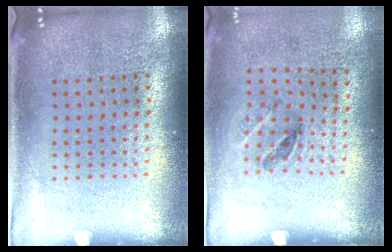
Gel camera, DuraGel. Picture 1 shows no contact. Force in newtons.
{"total": 1.2, "press": 0.8, "slide": 0.9}